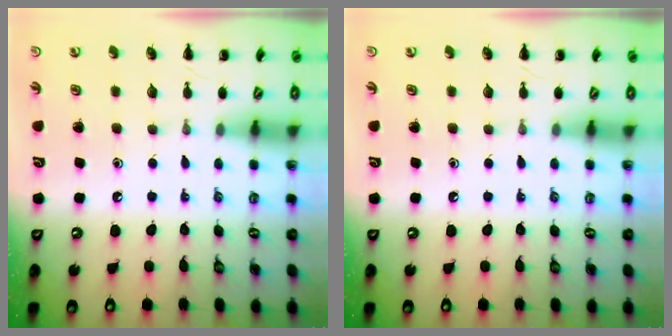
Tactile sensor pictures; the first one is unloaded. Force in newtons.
{"total": 0.0}